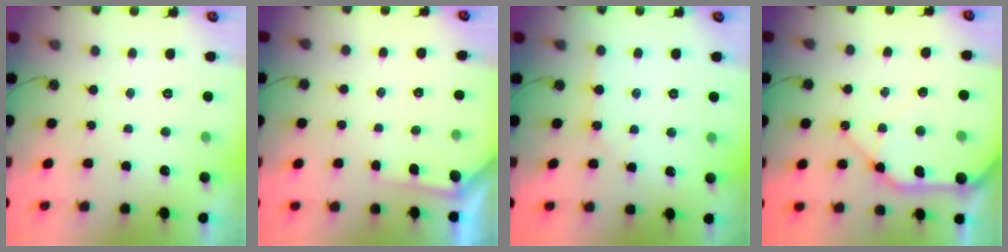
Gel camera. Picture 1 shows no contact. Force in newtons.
{"total": 3.2, "press": 3.2, "slide": 0.2}
{"total": 2.5, "press": 2.5, "slide": 0.5}
{"total": 12.9, "press": 12.8, "slide": 2.0}